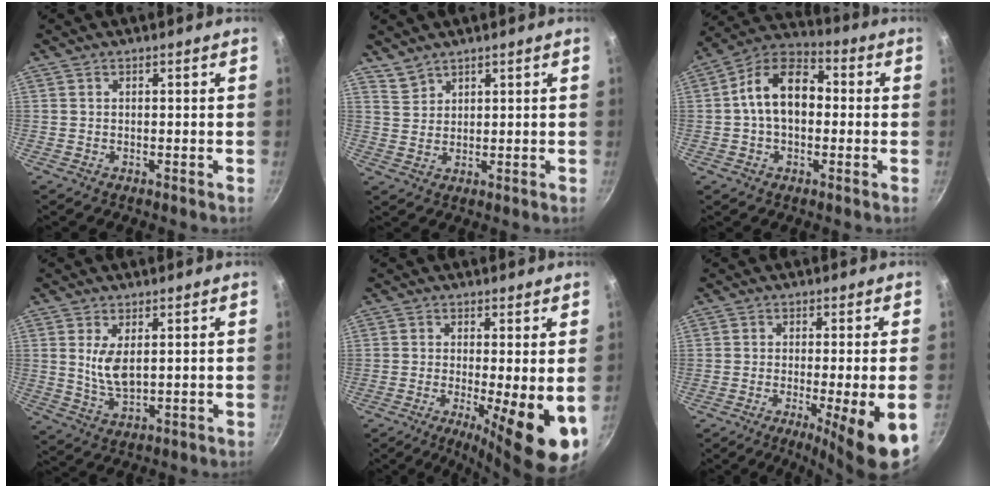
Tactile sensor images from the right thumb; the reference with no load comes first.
{"total": 3.0, "force": [2.8, 1.2, 0.2], "torque": [0.000, -0.004, 0.062]}
{"total": 13.2, "force": [0.5, 8.7, 9.9], "torque": [-0.135, 0.036, -0.012]}
{"total": 6.1, "force": [1.4, 3.0, 5.1], "torque": [-0.089, -0.021, 0.034]}
{"total": 12.3, "force": [-2.7, 2.9, 11.7], "torque": [-0.160, -0.013, -0.035]}
{"total": 10.8, "force": [-3.9, 0.9, 10.0], "torque": [-0.147, -0.004, -0.053]}